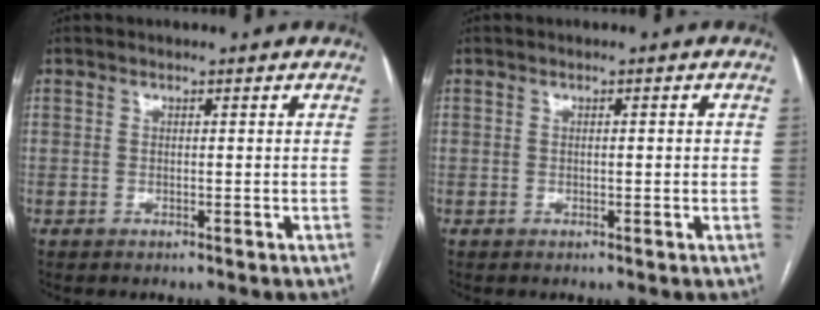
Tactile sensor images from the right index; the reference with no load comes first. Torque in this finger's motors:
{"motor_torque": [-0.11, -0.03, -0.04, 0.00]}